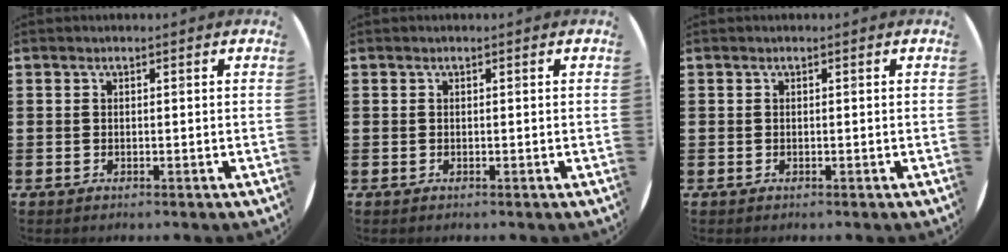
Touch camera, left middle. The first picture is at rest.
{"total": 0.0}
{"total": 0.0}